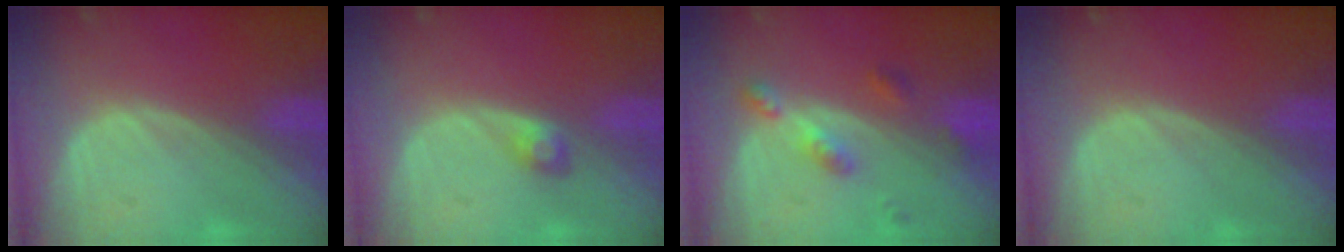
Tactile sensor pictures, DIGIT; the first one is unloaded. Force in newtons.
{"total": 1.9, "press": 1.8, "slide": 0.2}
{"total": 4.7, "press": 4.2, "slide": 2.0}
{"total": 0.0}